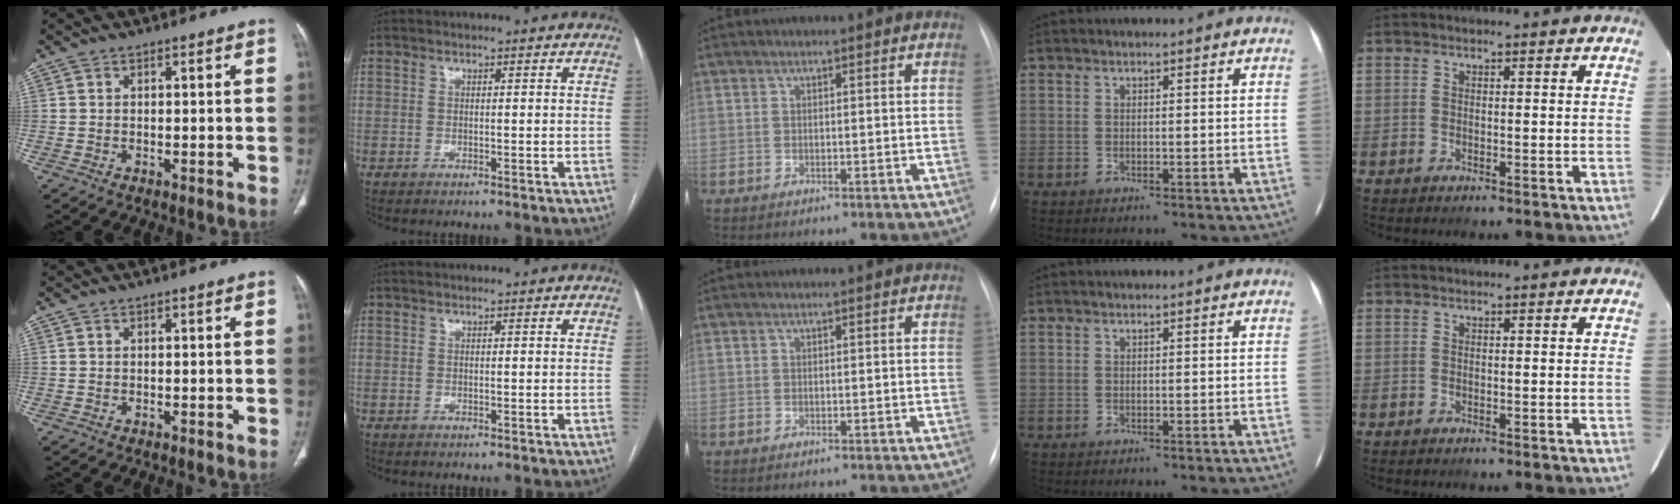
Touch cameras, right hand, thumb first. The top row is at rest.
{}